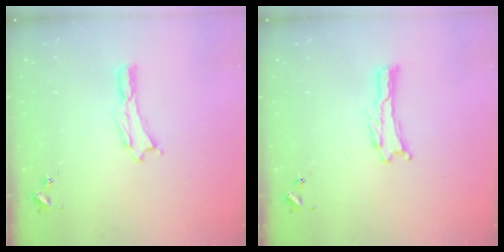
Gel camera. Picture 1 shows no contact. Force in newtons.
{"total": 0.0}